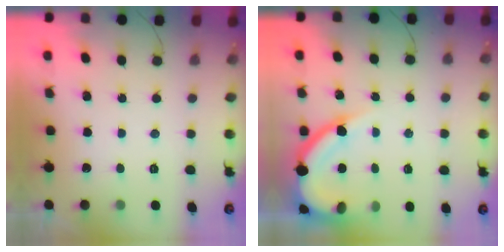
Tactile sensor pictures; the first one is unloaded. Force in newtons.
{"total": 11.0, "press": 11.0, "slide": 1.0}